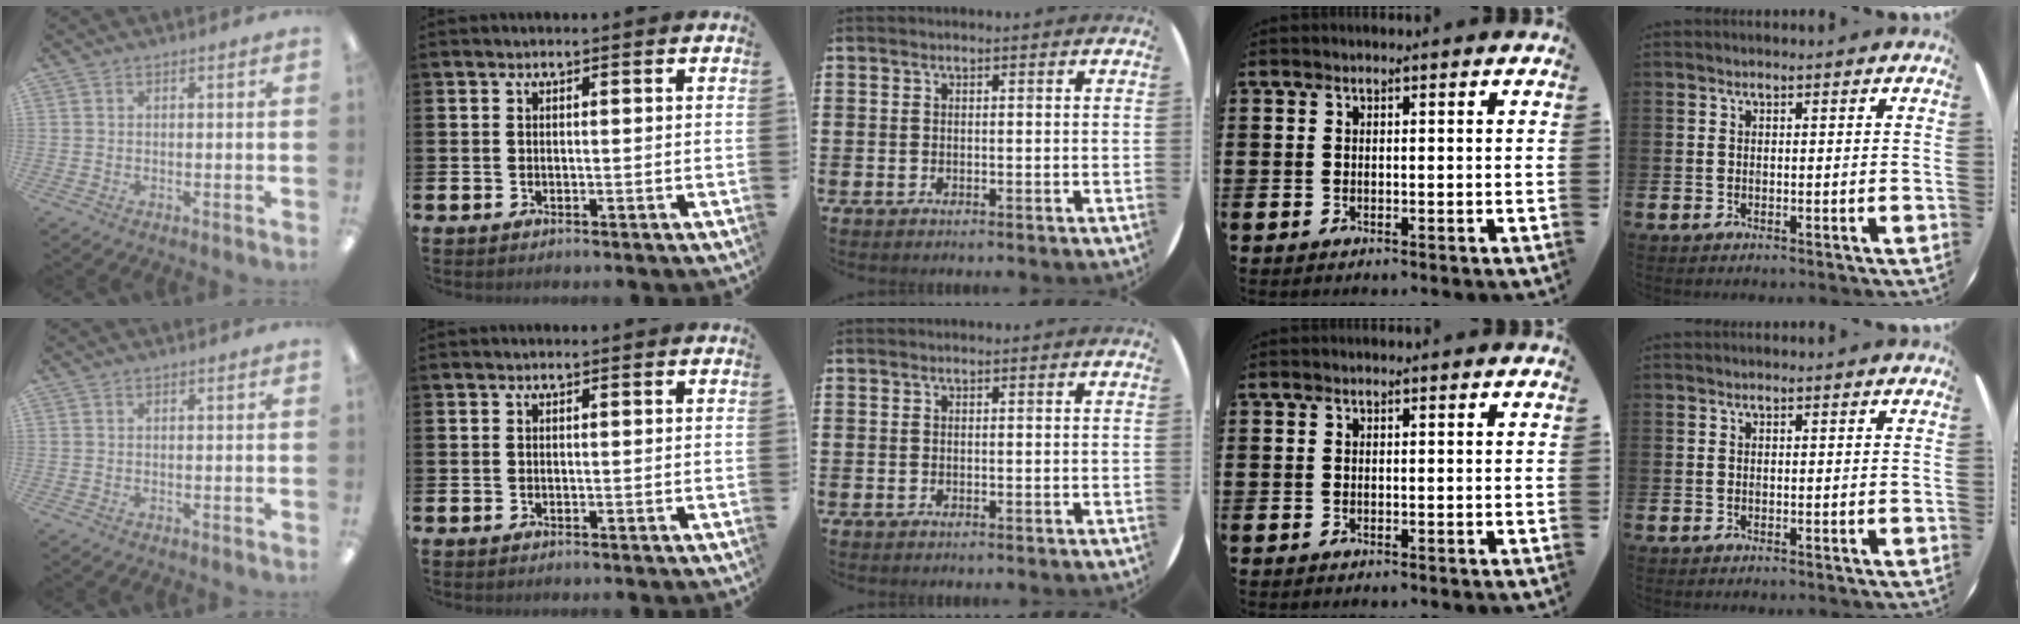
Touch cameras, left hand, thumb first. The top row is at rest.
{}